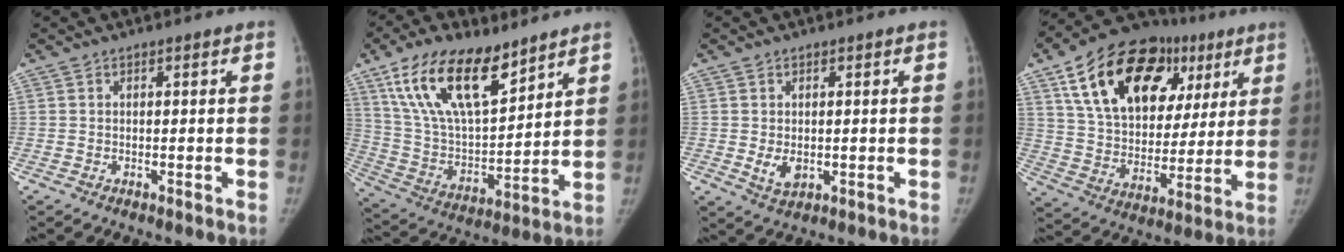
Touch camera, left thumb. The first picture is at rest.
{"total": 20.6, "force": [12.6, 9.1, 13.6], "torque": [-0.222, -0.051, 0.242]}
{"total": 3.5, "force": [-0.2, 2.5, 2.4], "torque": [-0.034, -0.007, 0.005]}
{"total": 27.2, "force": [12.2, 17.0, 17.4], "torque": [-0.247, 0.015, 0.203]}